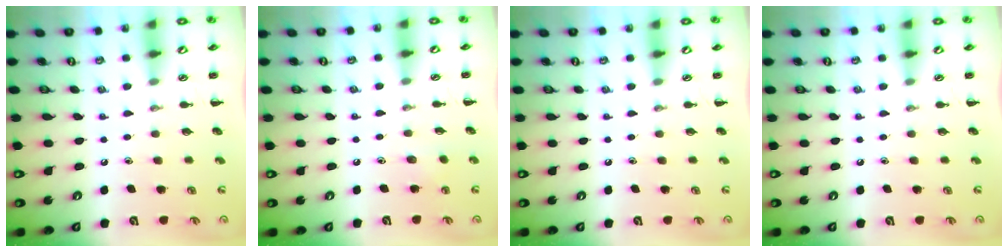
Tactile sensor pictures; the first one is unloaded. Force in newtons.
{"total": 3.1, "press": 3.0, "slide": 1.0}
{"total": 0.0}
{"total": 0.0}